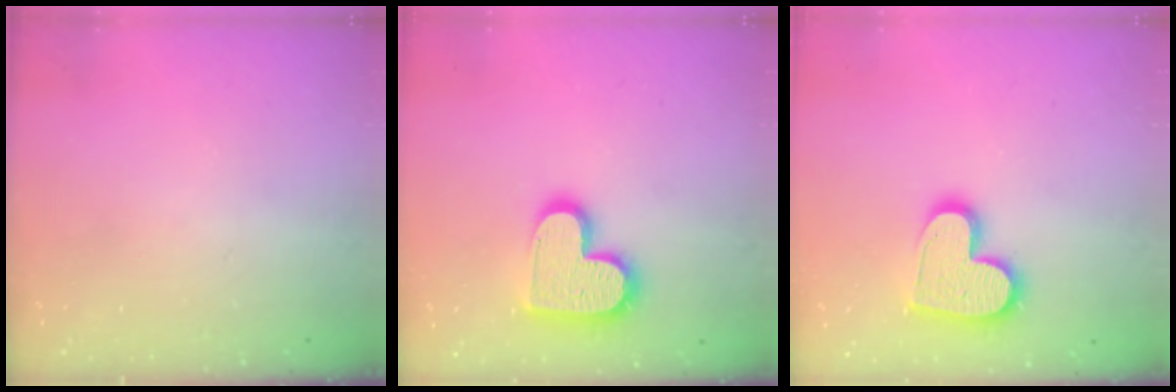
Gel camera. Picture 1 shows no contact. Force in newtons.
{"total": 16.0, "press": 16.0, "slide": 1.1}
{"total": 14.5, "press": 14.5, "slide": 1.0}